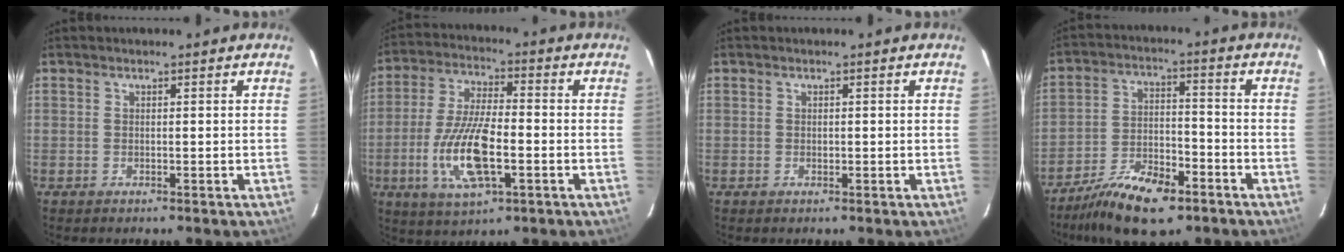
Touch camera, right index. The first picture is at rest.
{"total": 14.0, "force": [-4.0, 4.8, 12.6], "torque": [-0.262, -0.009, -0.075]}
{"total": 0.5, "force": [0.0, 0.4, 0.3], "torque": [-0.004, 0.002, 0.000]}
{"total": 13.2, "force": [-9.2, 5.3, 7.9], "torque": [-0.171, -0.012, -0.162]}